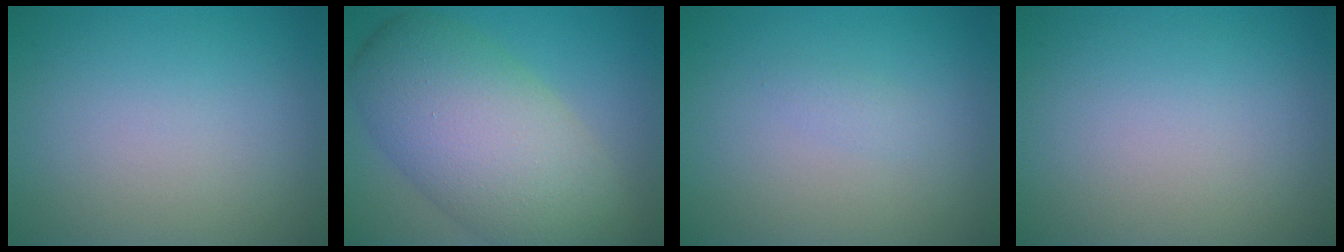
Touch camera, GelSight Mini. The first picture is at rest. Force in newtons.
{"total": 10.5, "press": 10.5, "slide": 0.9}
{"total": 0.7, "press": 0.7, "slide": 0.0}
{"total": 0.0}